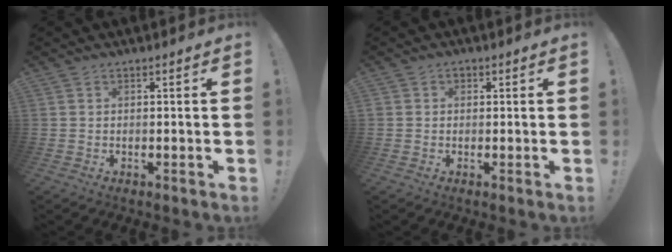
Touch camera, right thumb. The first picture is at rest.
{"total": 1.4, "force": [0.0, 1.4, 0.4], "torque": [-0.013, 0.008, 0.001]}